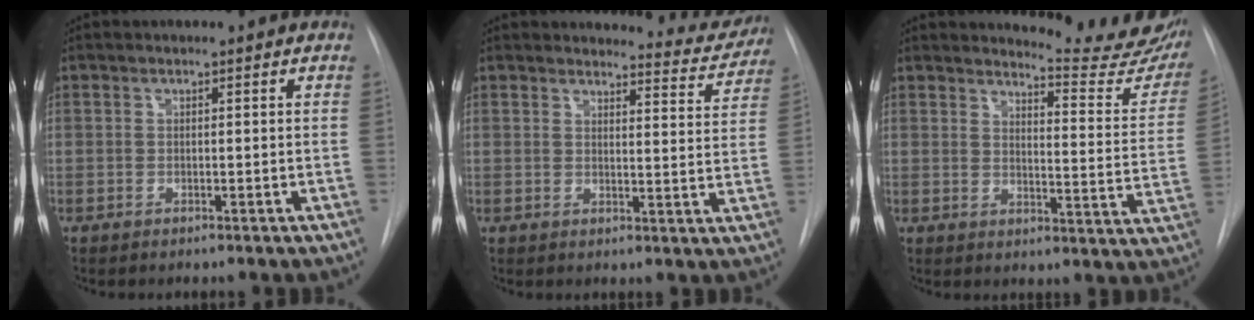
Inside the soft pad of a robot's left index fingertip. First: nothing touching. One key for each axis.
{"total": 7.8, "fx": 7.7, "fy": 1.1, "fz": 0.2, "tx": 0.014, "ty": -0.037, "tz": 0.077}
{"total": 16.1, "fx": 15.6, "fy": 1.1, "fz": 3.9, "tx": -0.035, "ty": -0.112, "tz": 0.164}